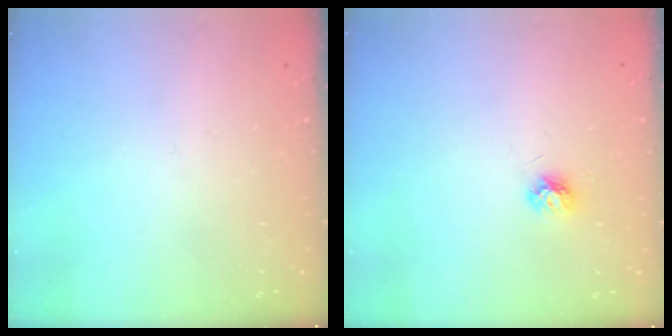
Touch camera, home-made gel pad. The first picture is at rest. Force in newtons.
{"total": 4.7, "press": 4.7, "slide": 0.6}